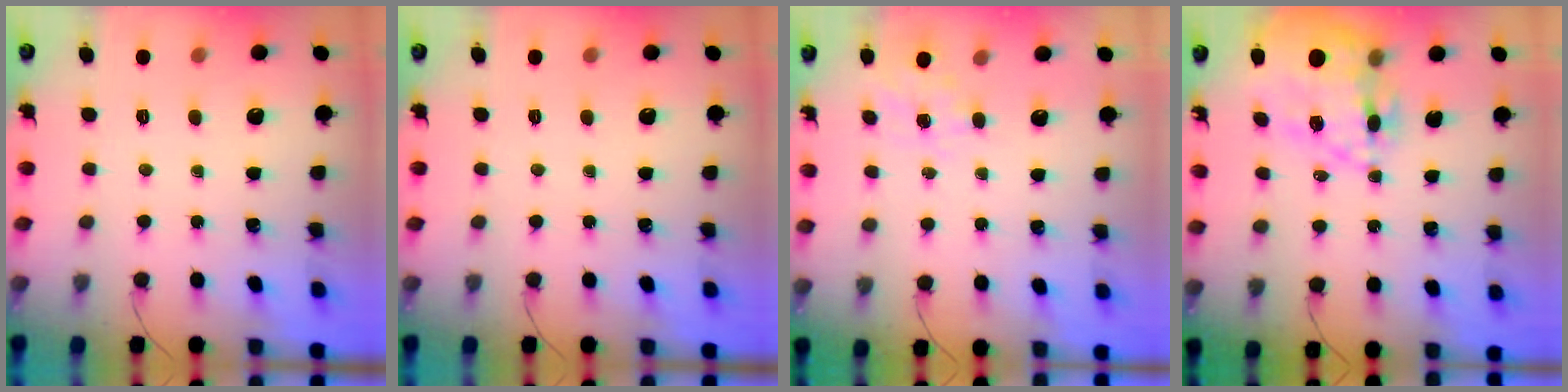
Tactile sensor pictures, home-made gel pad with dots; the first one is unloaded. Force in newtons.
{"total": 0.0}
{"total": 4.7, "press": 4.5, "slide": 1.3}
{"total": 25.7, "press": 25.2, "slide": 5.1}